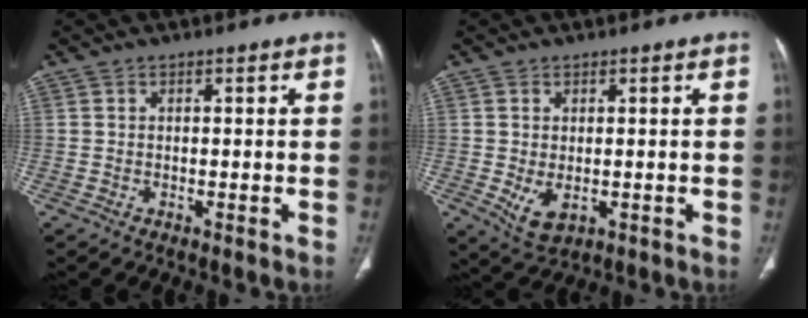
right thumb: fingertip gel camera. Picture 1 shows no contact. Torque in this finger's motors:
{"motor_torque": [-0.24, 0.40, 0.08, 0.44, 0.15]}